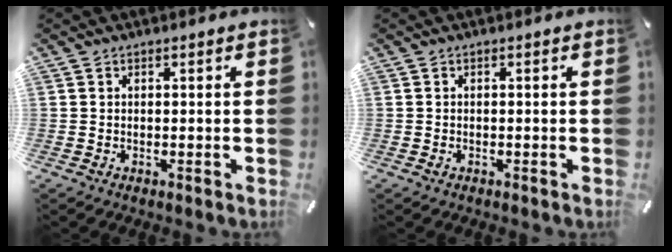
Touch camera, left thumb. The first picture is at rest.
{"total": 0.7, "force": [-0.5, 0.4, 0.4], "torque": [-0.008, 0.000, -0.009]}